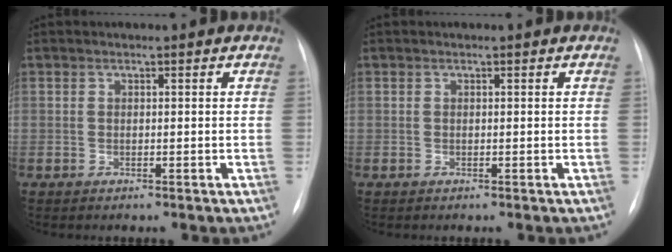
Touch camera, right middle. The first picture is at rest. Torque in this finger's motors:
{"motor_torque": [0.00, 0.00, 0.00, 0.00]}